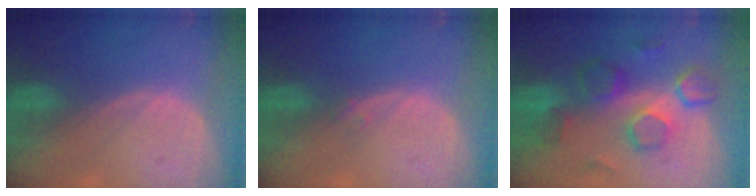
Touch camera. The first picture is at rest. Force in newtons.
{"total": 0.8, "press": 0.7, "slide": 0.4}
{"total": 8.4, "press": 8.3, "slide": 1.4}